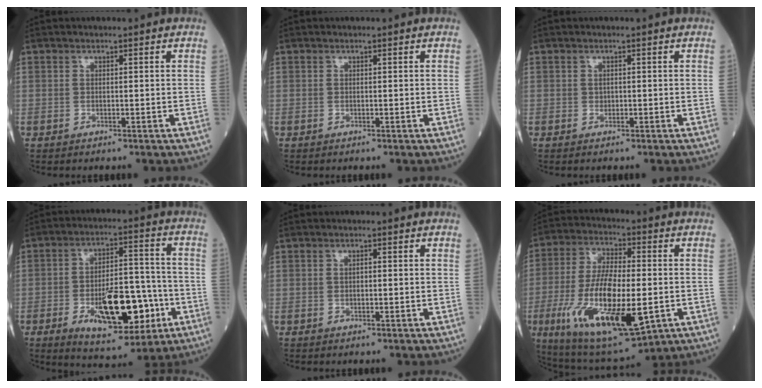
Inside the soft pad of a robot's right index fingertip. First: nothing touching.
{"total": 0.0}
{"total": 0.0}
{"total": 15.3, "force": [-5.2, 5.8, 13.2], "torque": [-0.208, 0.006, -0.074]}
{"total": 0.7, "force": [0.1, 0.3, 0.7], "torque": [-0.013, 0.001, 0.001]}
{"total": 20.3, "force": [-5.2, 6.0, 18.7], "torque": [-0.367, -0.025, -0.076]}